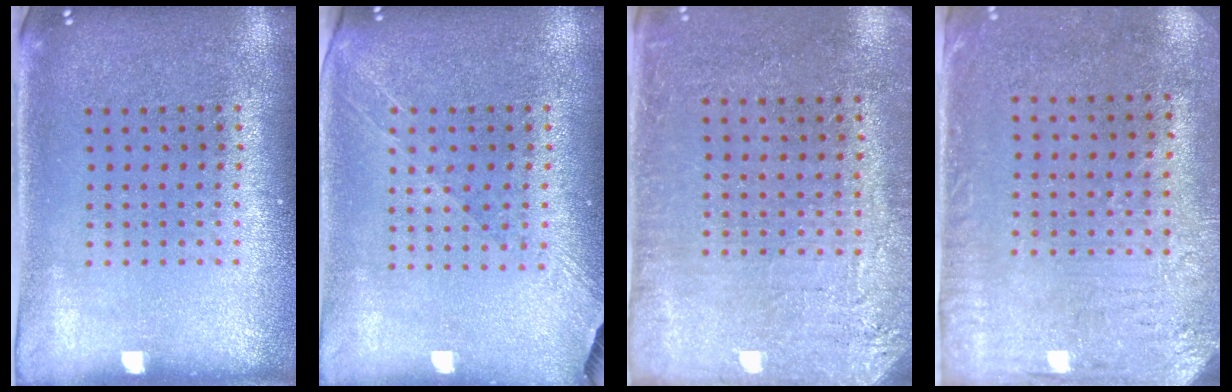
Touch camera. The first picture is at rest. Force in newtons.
{"total": 1.3, "press": 1.2, "slide": 0.6}
{"total": 2.8, "press": 2.6, "slide": 1.1}
{"total": 3.2, "press": 2.6, "slide": 2.0}